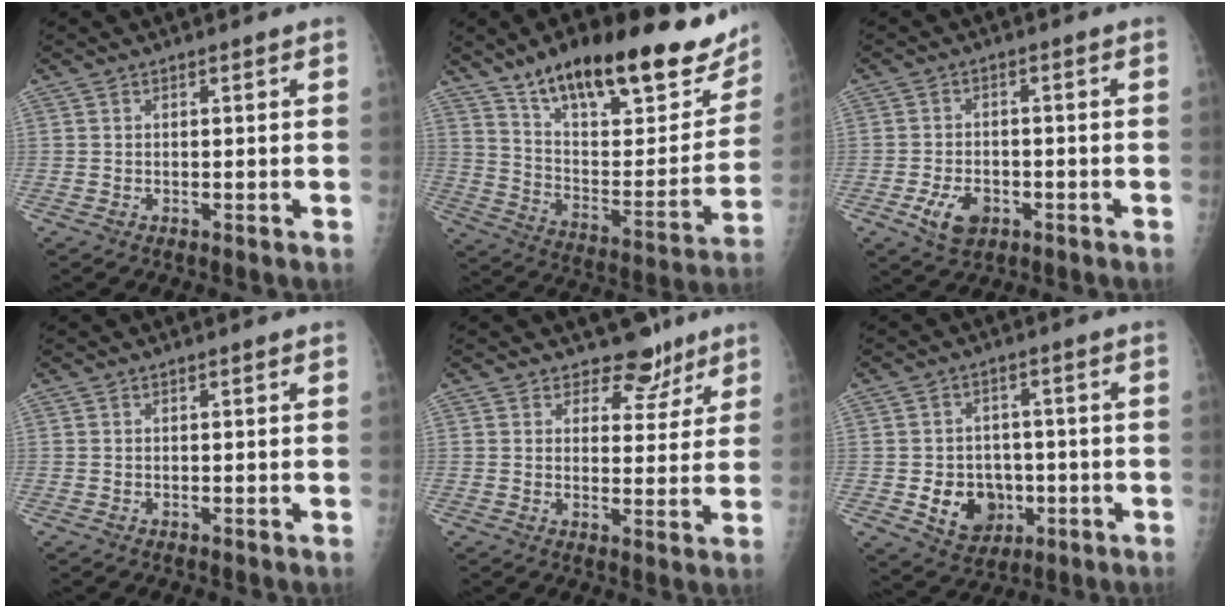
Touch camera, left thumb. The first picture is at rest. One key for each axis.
{"total": 30.1, "fx": 20.9, "fy": 10.5, "fz": 19.0, "tx": -0.246, "ty": -0.065, "tz": 0.315}
{"total": 5.9, "fx": -2.4, "fy": 4.0, "fz": 3.7, "tx": -0.058, "ty": 0.006, "tz": -0.038}
{"total": 0.0}
{"total": 6.3, "fx": 5.1, "fy": 3.6, "fz": 0.9, "tx": 0.019, "ty": -0.035, "tz": 0.067}
{"total": 9.3, "fx": -2.0, "fy": 7.7, "fz": 4.7, "tx": -0.038, "ty": 0.005, "tz": -0.021}